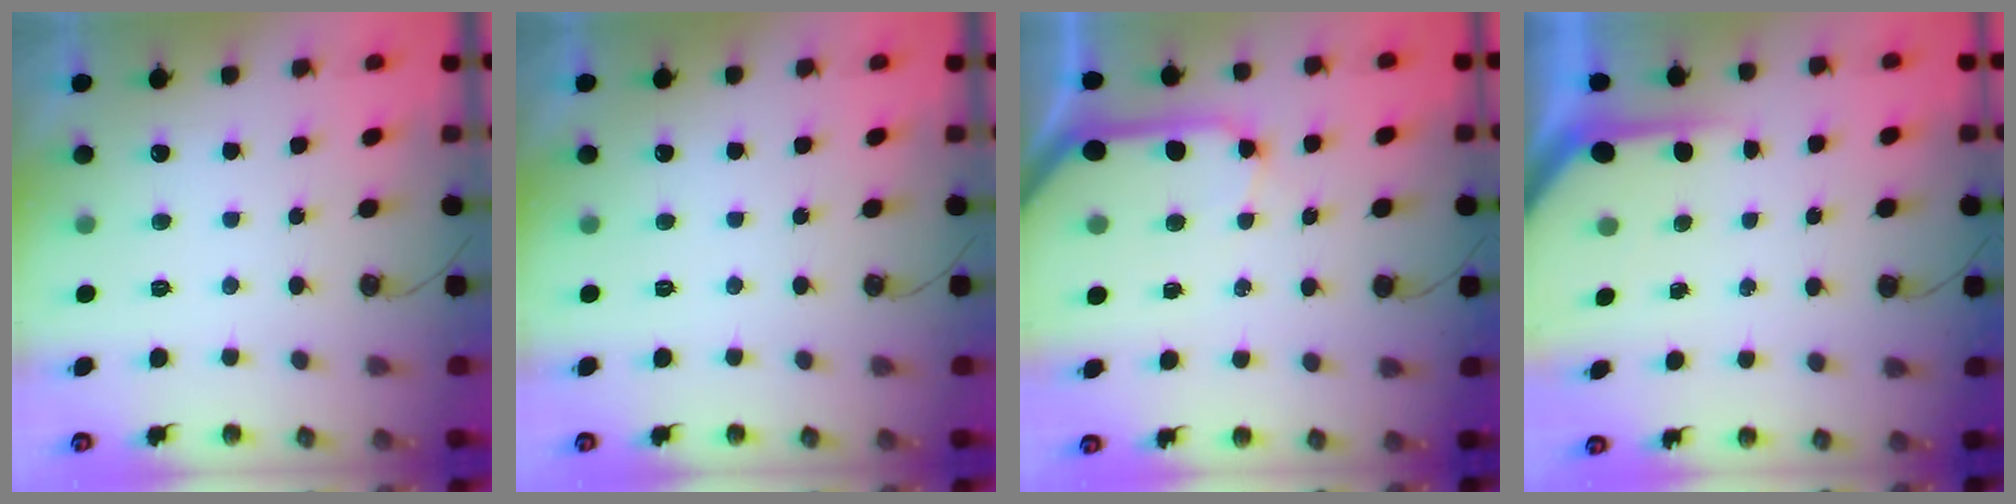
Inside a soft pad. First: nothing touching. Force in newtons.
{"total": 0.0}
{"total": 11.7, "press": 11.6, "slide": 1.6}
{"total": 5.2, "press": 5.2, "slide": 0.5}